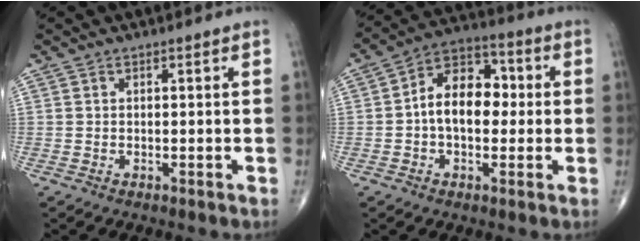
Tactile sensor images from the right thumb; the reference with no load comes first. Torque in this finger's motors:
{"motor_torque": [-0.23, 0.63, 0.29, -0.02, 0.10]}